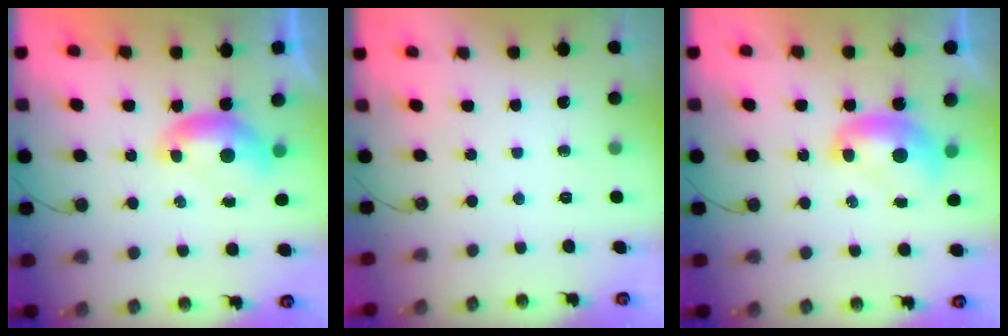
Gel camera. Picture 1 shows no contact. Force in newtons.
{"total": 0.0}
{"total": 1.8, "press": 1.7, "slide": 0.2}